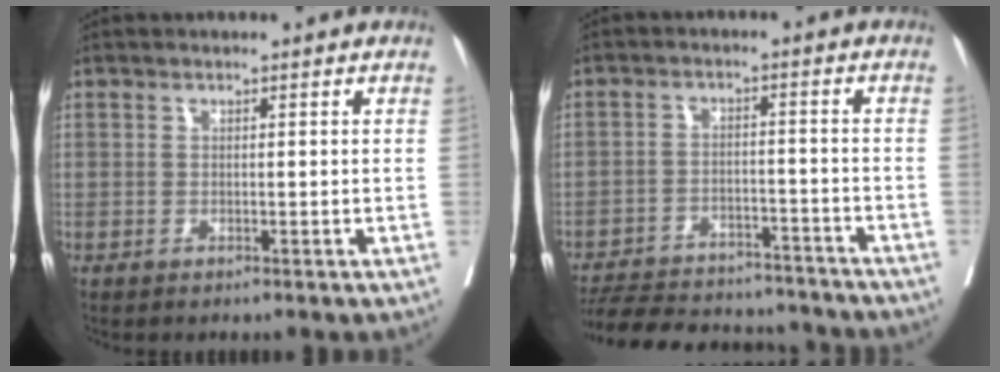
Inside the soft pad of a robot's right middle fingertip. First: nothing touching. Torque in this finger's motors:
{"motor_torque": [1.00, -1.14, 0.23, 0.08]}